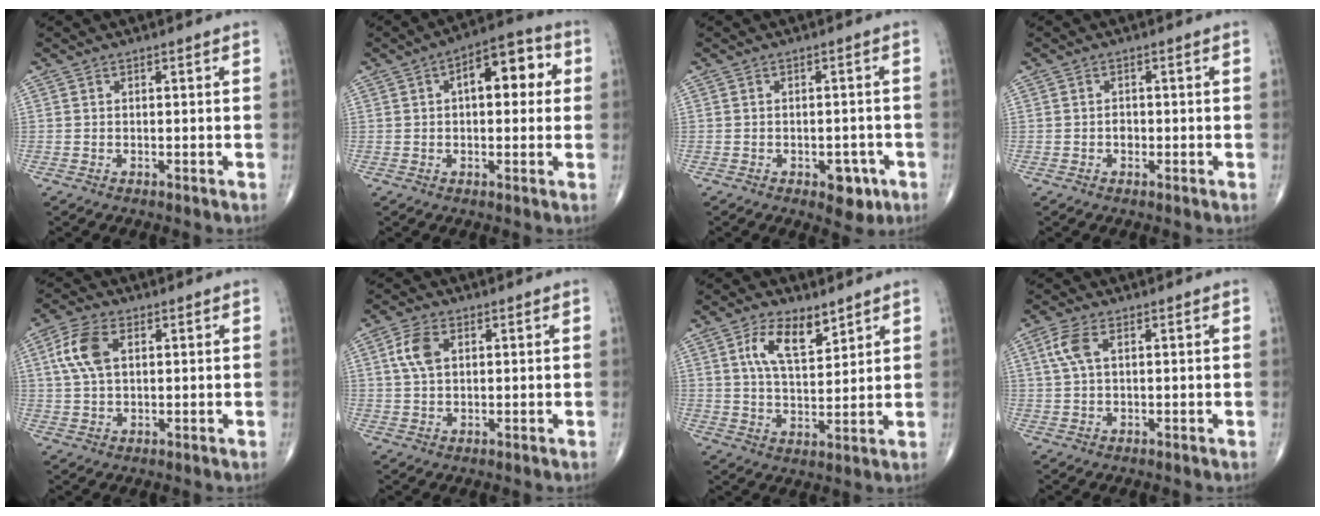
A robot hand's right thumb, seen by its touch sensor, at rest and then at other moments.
{"total": 10.9, "force": [2.3, 5.5, 9.1], "torque": [-0.097, 0.026, 0.024]}
{"total": 4.9, "force": [-2.2, 2.8, 3.3], "torque": [-0.019, 0.009, -0.024]}
{"total": 1.4, "force": [-0.3, 1.1, 0.8], "torque": [-0.007, 0.004, -0.006]}
{"total": 7.8, "force": [2.0, 4.4, 6.1], "torque": [-0.132, 0.010, 0.039]}
{"total": 5.4, "force": [1.5, 3.2, 4.0], "torque": [-0.086, 0.004, 0.027]}
{"total": 9.1, "force": [4.8, 4.2, 6.5], "torque": [-0.104, -0.025, 0.092]}
{"total": 4.5, "force": [1.4, 2.2, 3.7], "torque": [-0.098, 0.014, 0.028]}